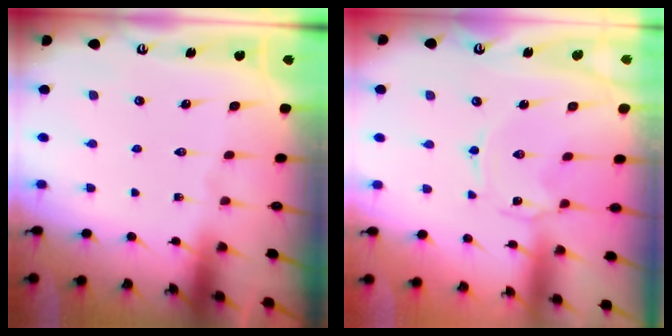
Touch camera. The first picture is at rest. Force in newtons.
{"total": 0.7, "press": 0.7, "slide": 0.1}